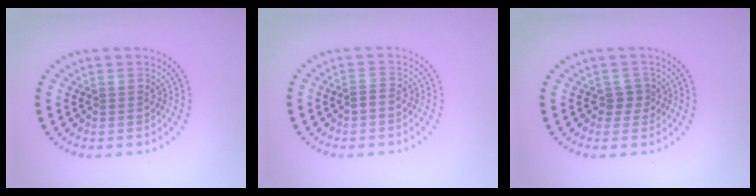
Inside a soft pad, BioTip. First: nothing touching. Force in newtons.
{"total": 0.9, "press": 0.9, "slide": 0.3}
{"total": 1.3, "press": 1.1, "slide": 0.8}